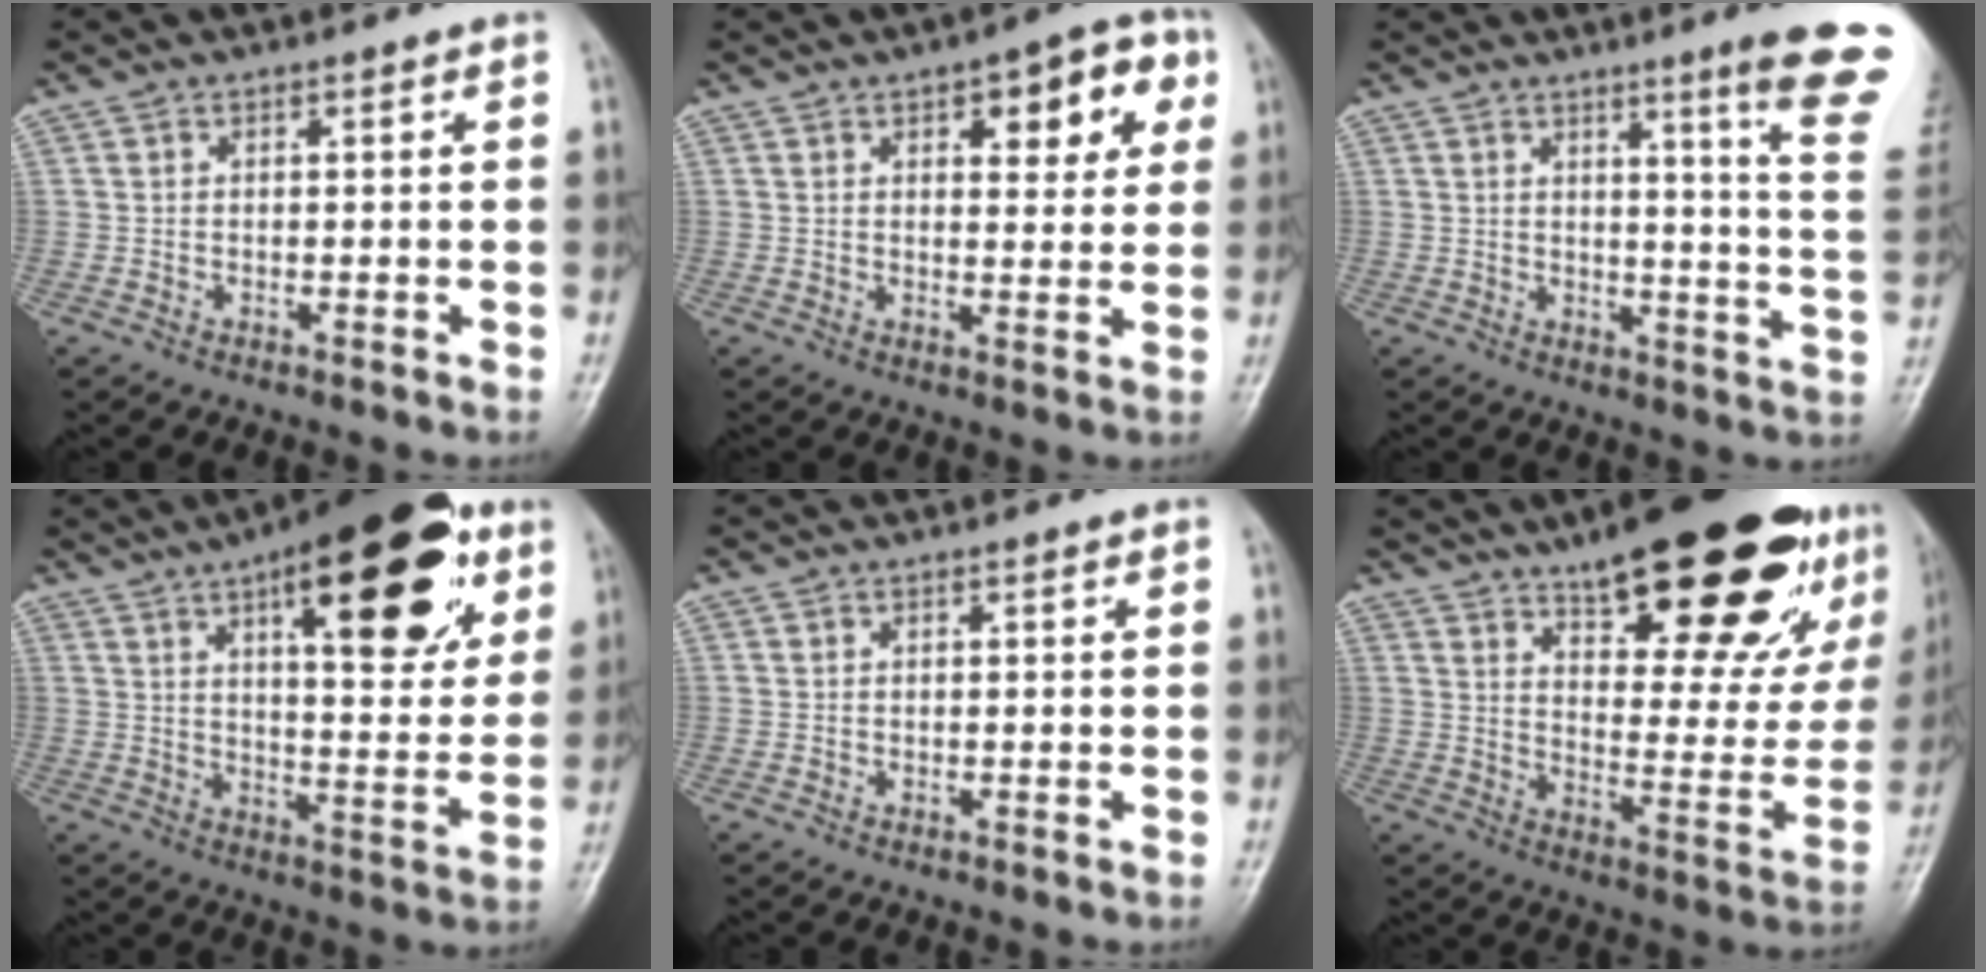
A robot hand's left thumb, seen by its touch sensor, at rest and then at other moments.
{"total": 9.0, "force": [3.9, 4.2, 7.0], "torque": [-0.050, -0.009, 0.043]}
{"total": 14.5, "force": [9.2, 0.2, 11.2], "torque": [-0.124, -0.064, 0.101]}
{"total": 22.9, "force": [11.0, 8.7, 18.1], "torque": [-0.222, -0.025, 0.156]}
{"total": 0.0}
{"total": 29.2, "force": [17.5, 9.9, 21.1], "torque": [-0.258, -0.061, 0.254]}